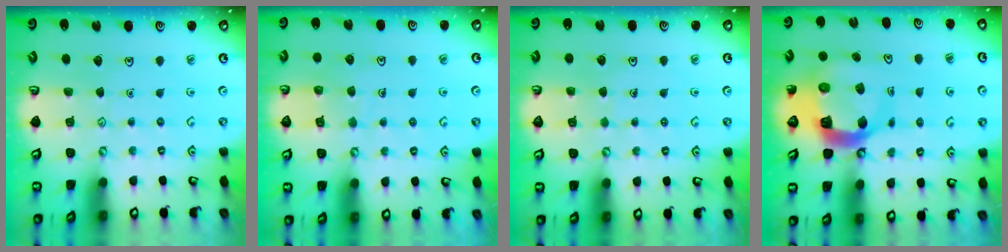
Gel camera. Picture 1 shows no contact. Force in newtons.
{"total": 5.6, "press": 5.6, "slide": 0.5}
{"total": 3.8, "press": 3.8, "slide": 0.3}
{"total": 10.2, "press": 10.1, "slide": 1.3}